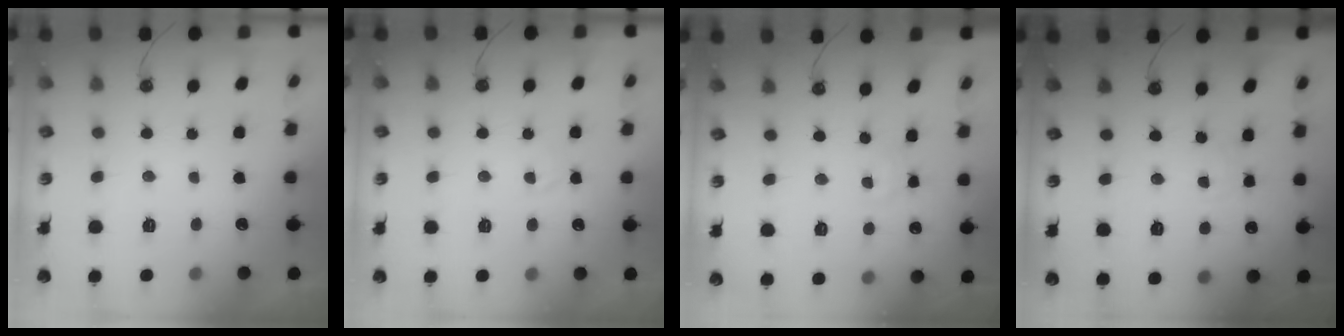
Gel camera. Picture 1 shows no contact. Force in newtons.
{"total": 1.5, "press": 1.5, "slide": 0.3}
{"total": 2.6, "press": 2.6, "slide": 0.4}
{"total": 4.5, "press": 4.4, "slide": 0.5}